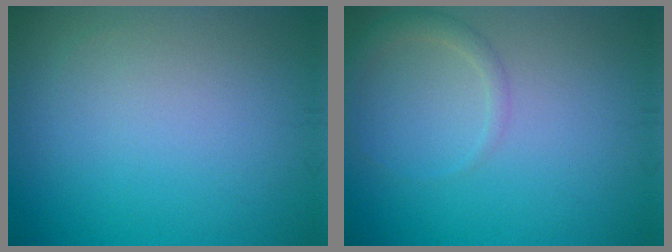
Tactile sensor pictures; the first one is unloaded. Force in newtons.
{"total": 1.5, "press": 1.5, "slide": 0.1}